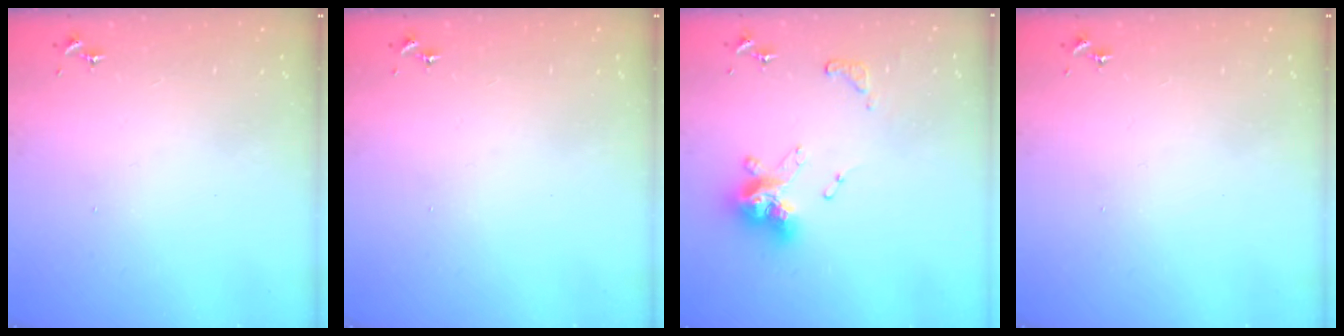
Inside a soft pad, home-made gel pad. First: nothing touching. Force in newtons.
{"total": 0.0}
{"total": 15.1, "press": 15.0, "slide": 1.7}
{"total": 0.0}